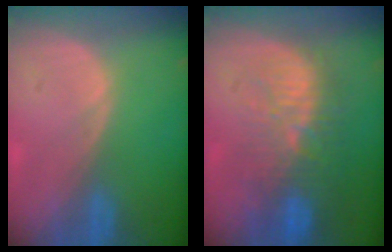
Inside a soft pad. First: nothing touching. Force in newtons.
{"total": 10.9, "press": 9.6, "slide": 5.1}